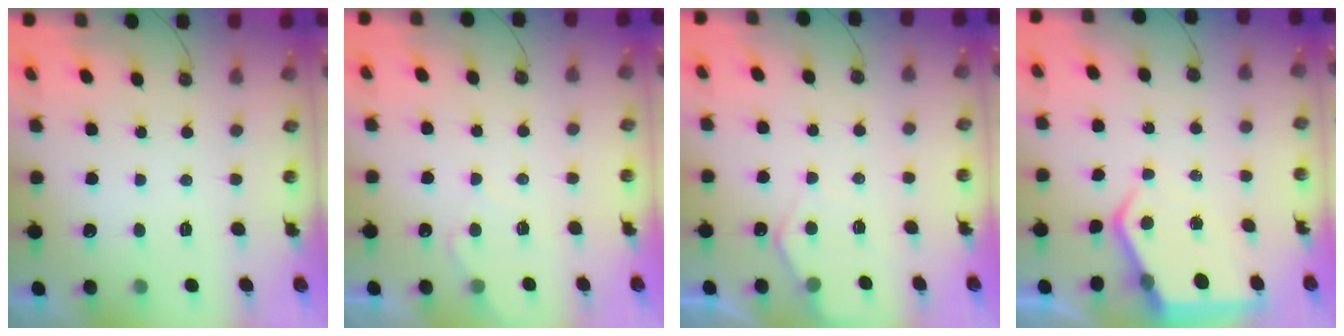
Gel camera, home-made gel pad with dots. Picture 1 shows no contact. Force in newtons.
{"total": 5.1, "press": 5.1, "slide": 0.4}
{"total": 5.1, "press": 5.0, "slide": 0.7}
{"total": 7.9, "press": 7.9, "slide": 0.9}